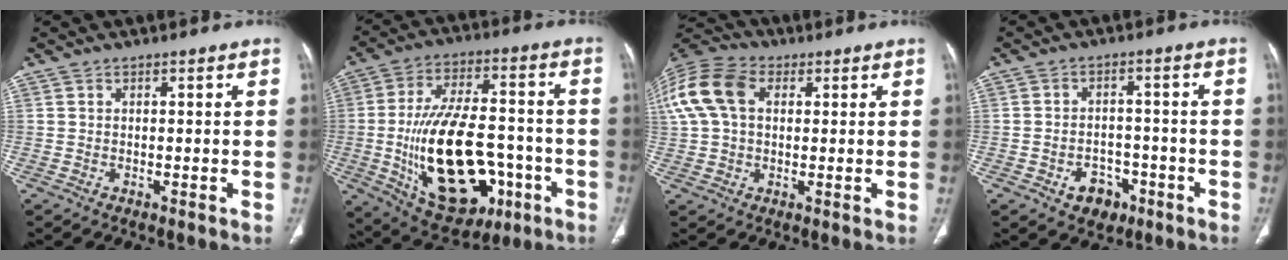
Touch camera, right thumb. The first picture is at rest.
{"total": 25.1, "force": [-6.0, 13.7, 20.2], "torque": [-0.326, 0.025, -0.069]}
{"total": 17.0, "force": [4.6, 11.7, 11.4], "torque": [-0.271, 0.041, 0.082]}
{"total": 6.2, "force": [-3.0, 4.6, 2.7], "torque": [-0.018, 0.029, -0.037]}